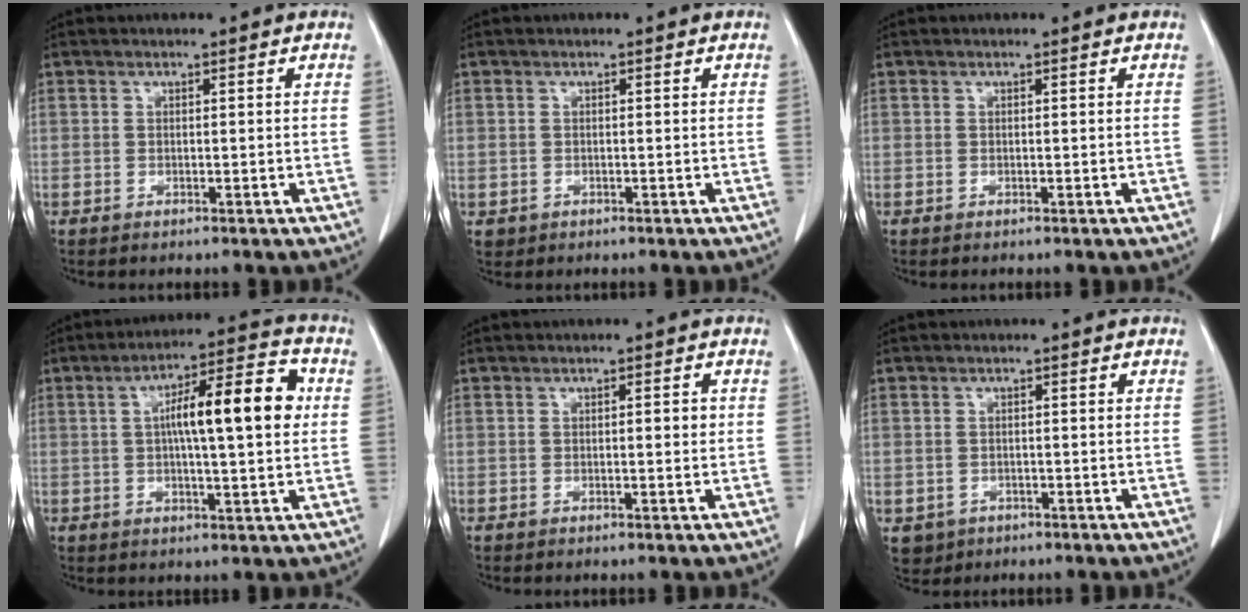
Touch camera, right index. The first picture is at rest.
{"total": 1.5, "force": [0.0, 1.5, 0.0], "torque": [0.007, 0.004, 0.002]}
{"total": 0.0}
{"total": 13.2, "force": [2.1, 2.4, 12.8], "torque": [-0.199, 0.030, 0.026]}
{"total": 1.5, "force": [0.2, 0.6, 1.3], "torque": [-0.016, 0.003, 0.003]}
{"total": 3.5, "force": [-1.2, 3.3, 0.5], "torque": [-0.006, 0.002, -0.013]}